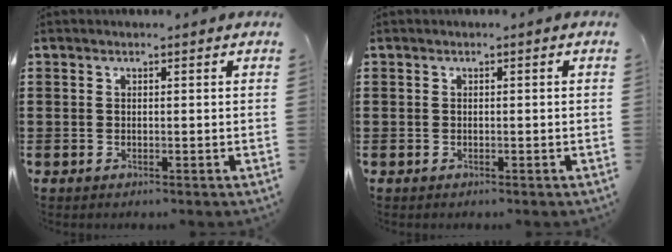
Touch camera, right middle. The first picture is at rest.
{"total": 0.0}